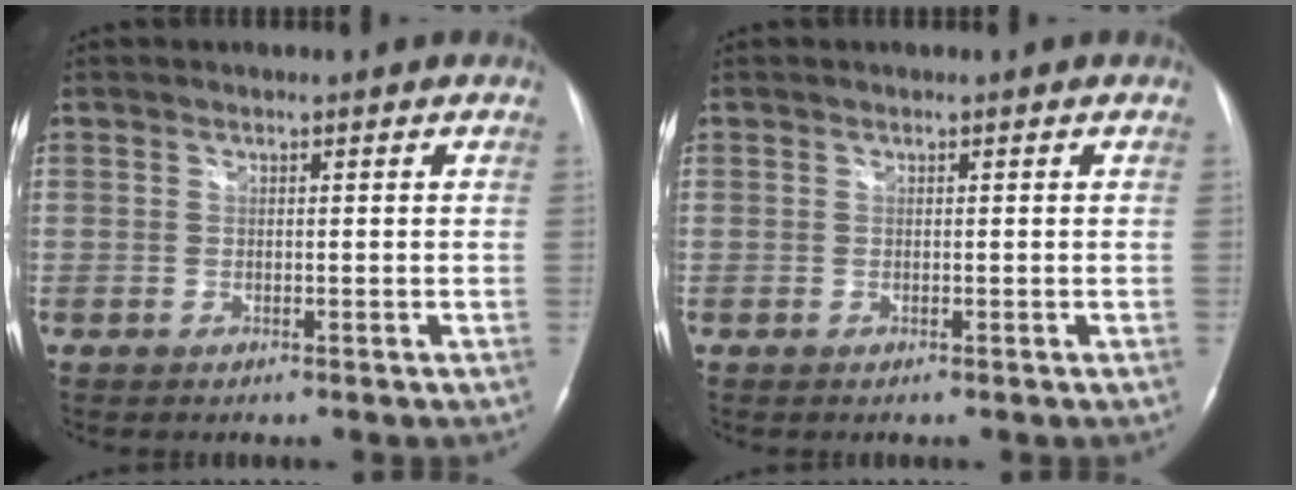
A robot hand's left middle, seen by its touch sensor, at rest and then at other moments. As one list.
[{"total": 0.0}]